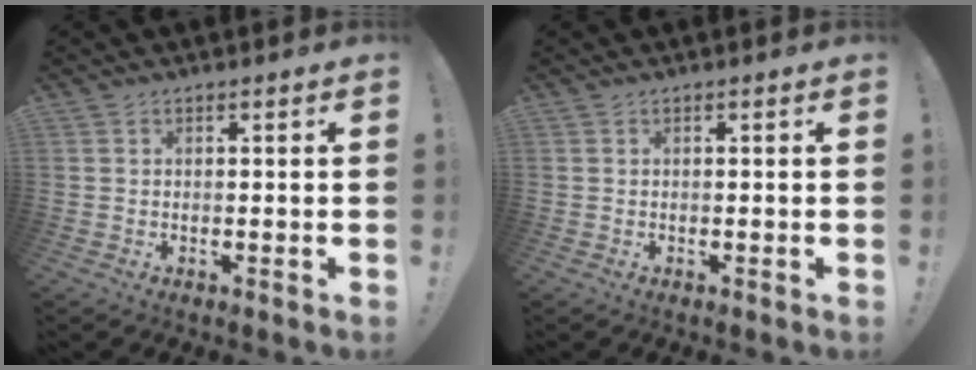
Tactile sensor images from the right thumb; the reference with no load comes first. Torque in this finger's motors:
{"motor_torque": [0.00, 0.00, 0.14, -0.11, 0.04]}